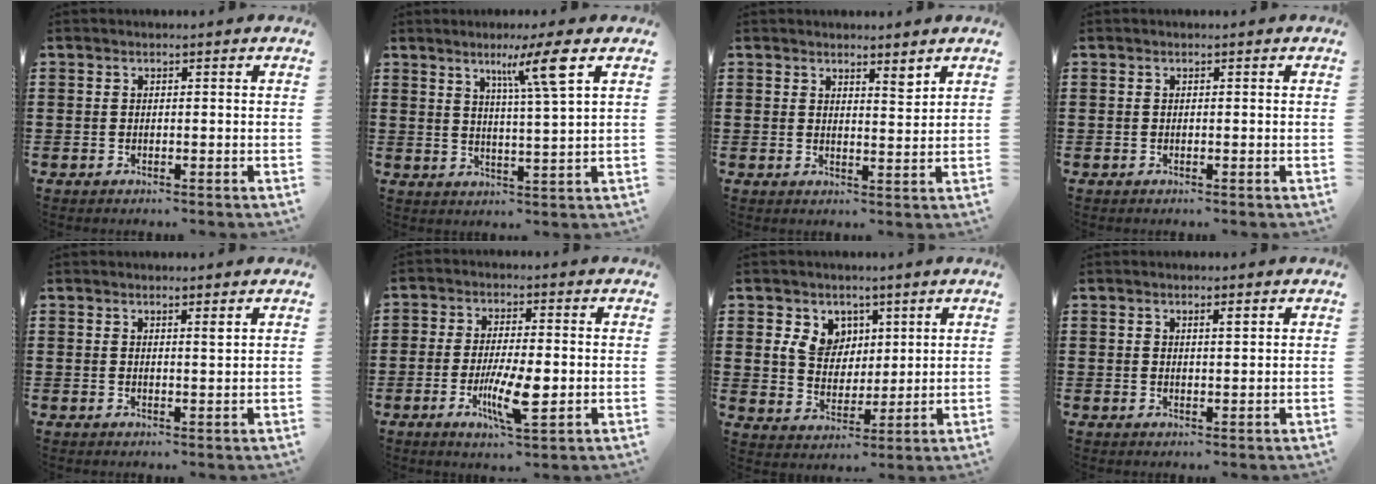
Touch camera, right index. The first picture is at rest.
{"total": 7.5, "force": [4.0, -0.5, 6.3], "torque": [-0.110, -0.006, 0.058]}
{"total": 2.7, "force": [2.5, 0.4, 0.9], "torque": [-0.015, -0.001, 0.045]}
{"total": 0.0}
{"total": 1.3, "force": [1.0, -0.1, 0.8], "torque": [-0.017, -0.002, 0.018]}
{"total": 7.5, "force": [-1.9, 2.2, 6.9], "torque": [-0.135, -0.008, -0.034]}
{"total": 7.1, "force": [3.0, 5.8, 2.7], "torque": [-0.071, 0.017, 0.056]}
{"total": 1.2, "force": [0.6, 0.4, 1.0], "torque": [-0.011, 0.001, 0.008]}